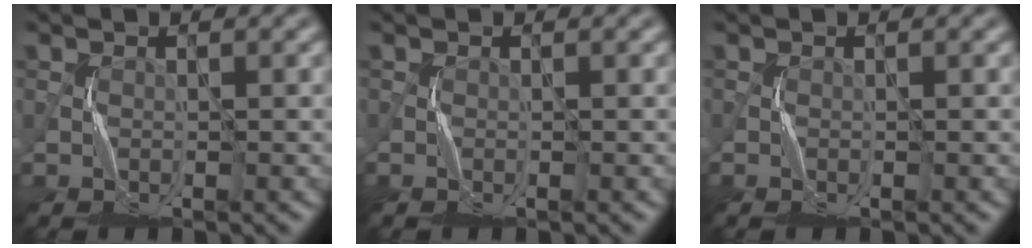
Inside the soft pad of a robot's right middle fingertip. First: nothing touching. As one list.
[{"total": 0.0}, {"total": 0.0}]